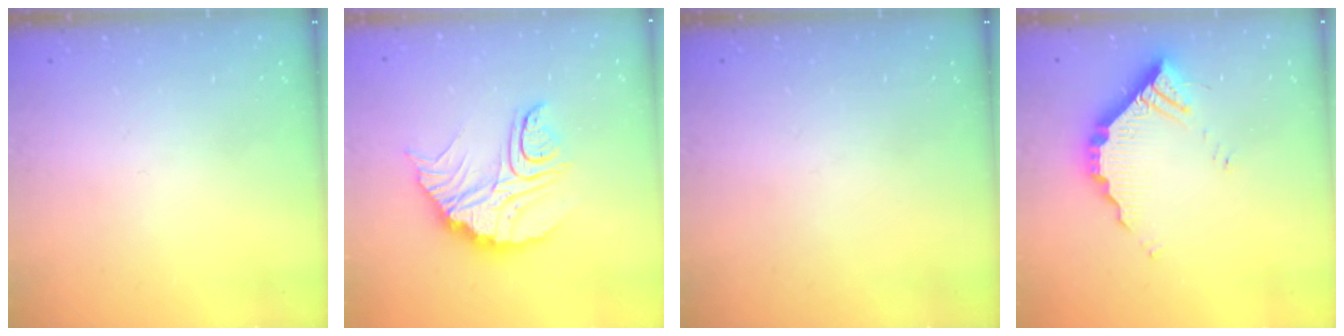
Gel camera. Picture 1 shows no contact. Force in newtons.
{"total": 14.7, "press": 14.6, "slide": 1.4}
{"total": 0.0}
{"total": 9.6, "press": 9.6, "slide": 0.4}